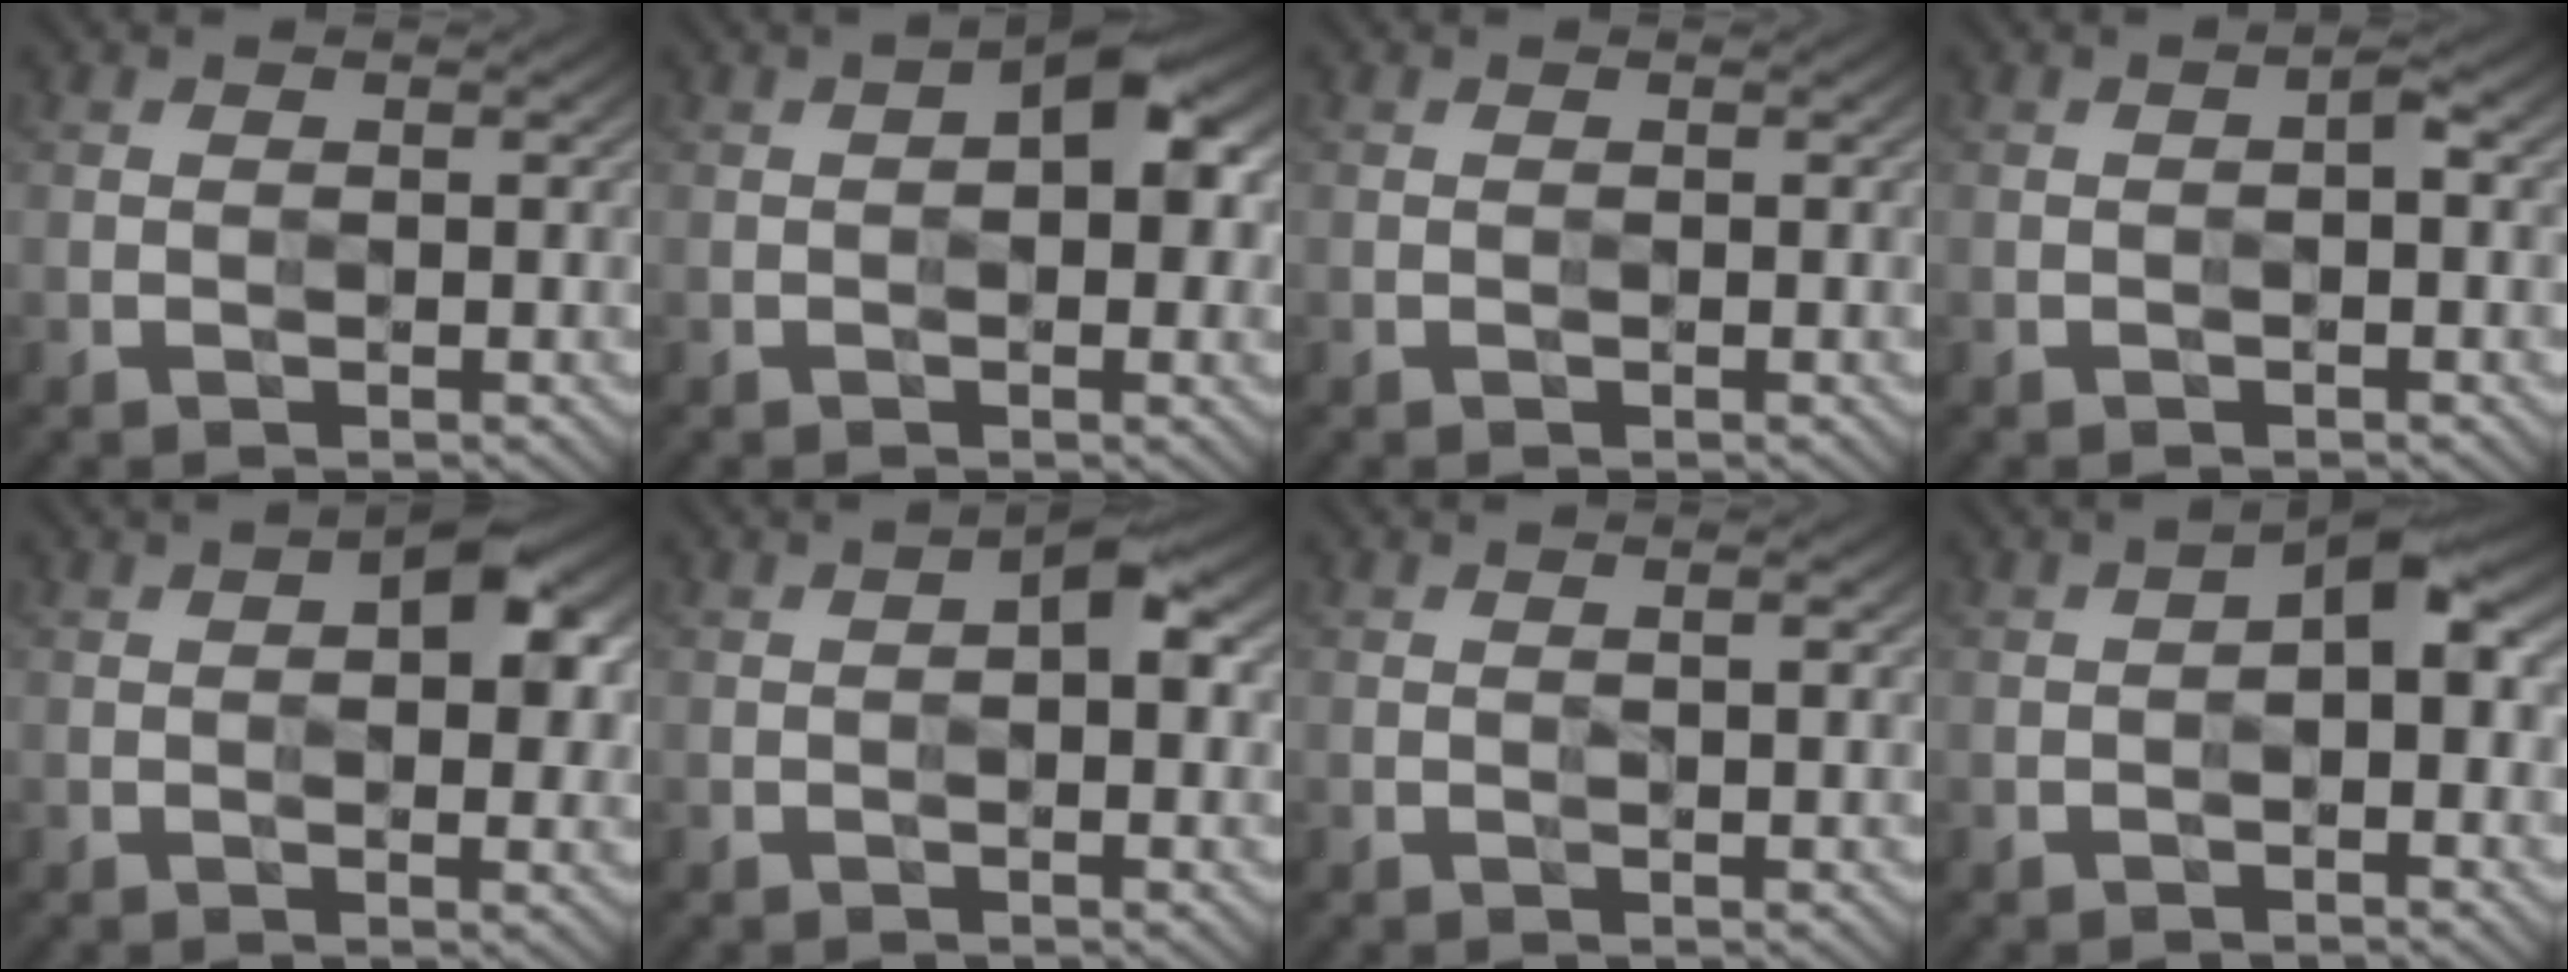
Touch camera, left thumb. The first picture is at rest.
{"total": 6.0, "force": [0.7, 2.7, 5.3], "torque": [-0.070, 0.012, 0.005]}
{"total": 0.0}
{"total": 1.0, "force": [-0.2, 0.2, 0.9], "torque": [-0.016, 0.004, -0.005]}
{"total": 6.6, "force": [1.4, 2.9, 5.7], "torque": [-0.080, 0.008, 0.017]}
{"total": 4.0, "force": [0.4, 1.5, 3.6], "torque": [-0.055, 0.010, 0.002]}
{"total": 1.3, "force": [0.3, 0.0, 1.2], "torque": [-0.023, 0.003, 0.003]}
{"total": 4.7, "force": [0.1, 1.9, 4.2], "torque": [-0.061, 0.012, -0.006]}